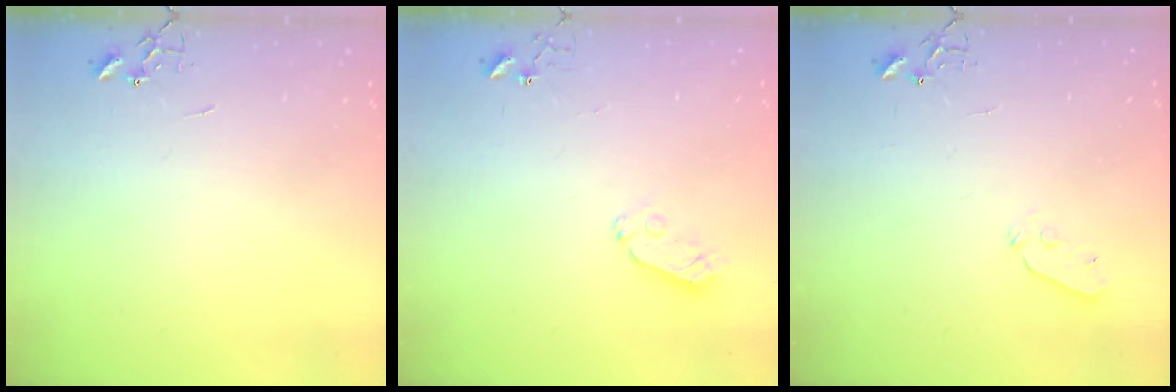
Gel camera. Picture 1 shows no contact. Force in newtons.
{"total": 4.1, "press": 4.1, "slide": 0.1}
{"total": 4.0, "press": 4.0, "slide": 0.4}